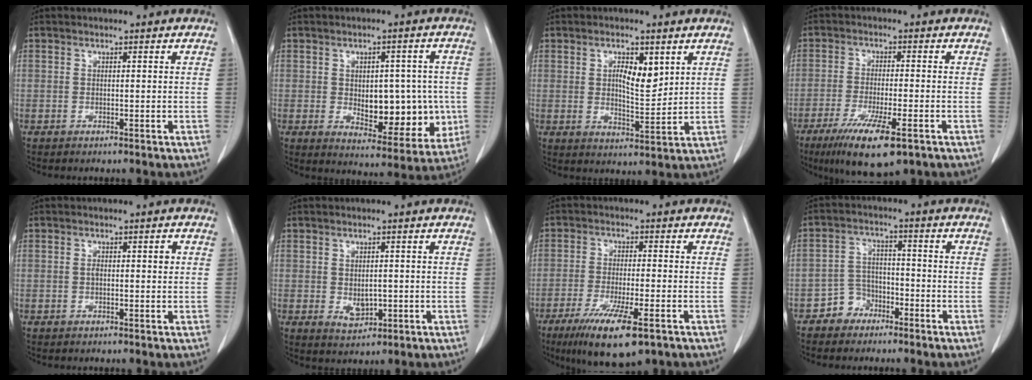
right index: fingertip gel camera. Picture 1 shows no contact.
{"total": 11.8, "force": [-0.8, 6.5, 9.8], "torque": [-0.120, 0.007, 0.010]}
{"total": 5.9, "force": [2.2, 2.1, 5.1], "torque": [-0.086, -0.005, 0.039]}
{"total": 11.3, "force": [-6.7, 1.9, 8.9], "torque": [-0.153, -0.029, -0.105]}
{"total": 1.8, "force": [0.3, 0.7, 1.6], "torque": [-0.029, 0.006, 0.006]}
{"total": 3.2, "force": [-0.3, 2.1, 2.4], "torque": [-0.040, -0.005, 0.008]}
{"total": 11.6, "force": [-6.9, 1.9, 9.1], "torque": [-0.157, -0.030, -0.108]}
{"total": 5.0, "force": [-3.5, 3.5, 0.5], "torque": [0.000, 0.015, -0.063]}